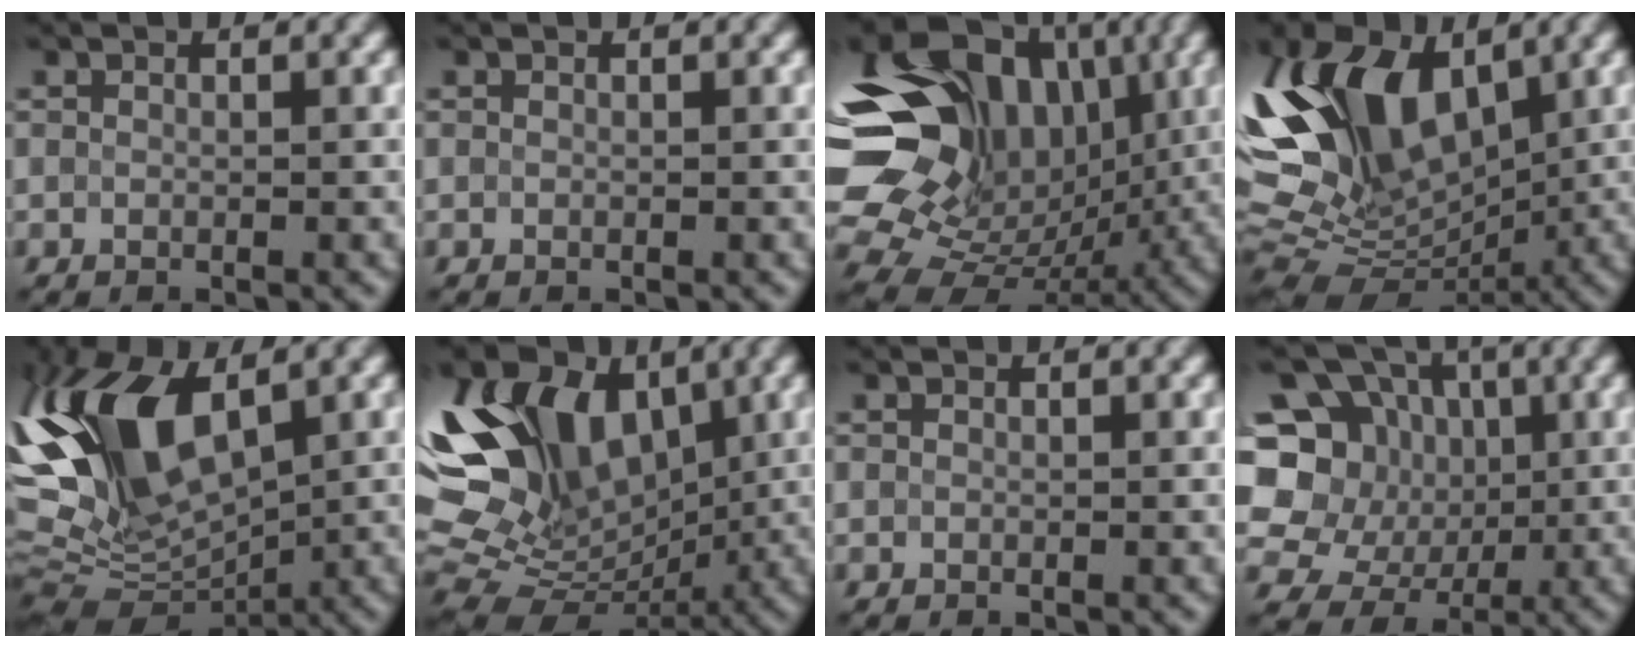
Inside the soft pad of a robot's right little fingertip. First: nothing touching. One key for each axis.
{"total": 0.0}
{"total": 18.1, "fx": 4.2, "fy": 13.3, "fz": 11.5, "tx": -0.223, "ty": 0.036, "tz": 0.078}
{"total": 12.7, "fx": 4.2, "fy": 7.3, "fz": 9.6, "tx": -0.199, "ty": 0.018, "tz": 0.070}
{"total": 10.6, "fx": 2.4, "fy": 4.9, "fz": 9.1, "tx": -0.188, "ty": 0.014, "tz": 0.037}
{"total": 13.6, "fx": 3.7, "fy": 8.5, "fz": 9.9, "tx": -0.190, "ty": 0.023, "tz": 0.066}
{"total": 0.0}
{"total": 11.9, "fx": 0.6, "fy": 10.3, "fz": 5.9, "tx": -0.126, "ty": 0.032, "tz": -0.008}